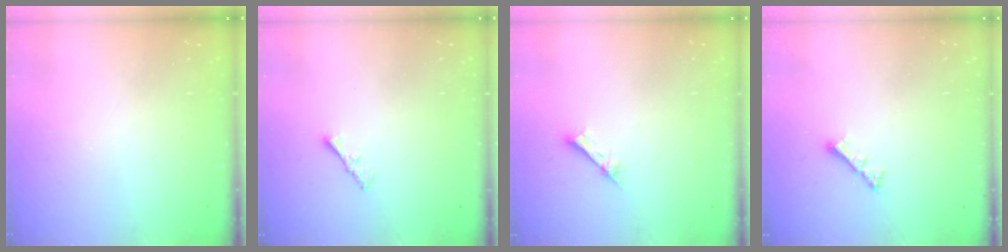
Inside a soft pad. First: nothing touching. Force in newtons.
{"total": 1.3, "press": 1.2, "slide": 0.4}
{"total": 1.7, "press": 1.7, "slide": 0.2}
{"total": 2.8, "press": 2.7, "slide": 0.6}